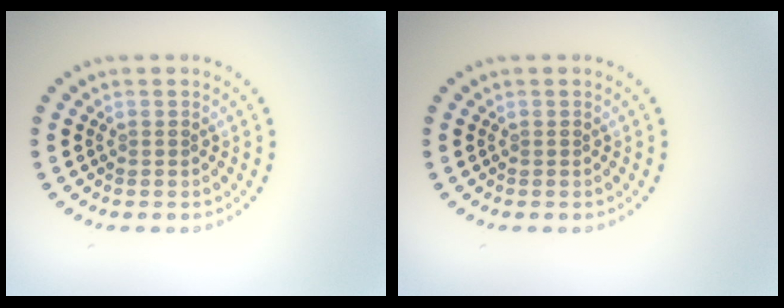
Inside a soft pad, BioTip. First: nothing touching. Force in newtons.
{"total": 0.0}